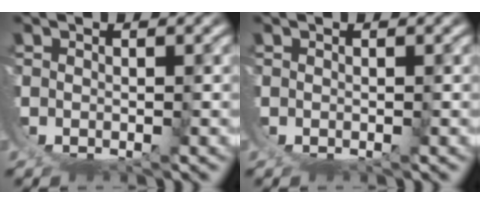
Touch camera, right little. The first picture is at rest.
{"total": 0.0}